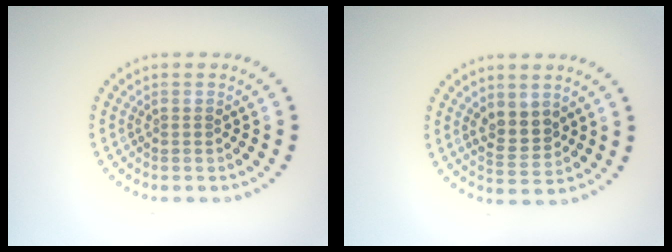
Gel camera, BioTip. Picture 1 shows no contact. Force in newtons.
{"total": 2.7, "press": 2.5, "slide": 0.8}